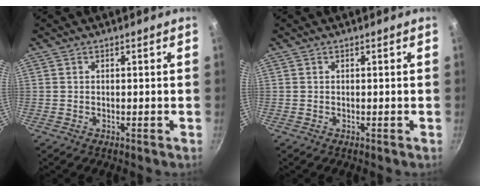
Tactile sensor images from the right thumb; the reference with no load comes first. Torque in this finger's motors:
{"motor_torque": [0.00, 0.00, -0.14, 0.14, 0.00]}